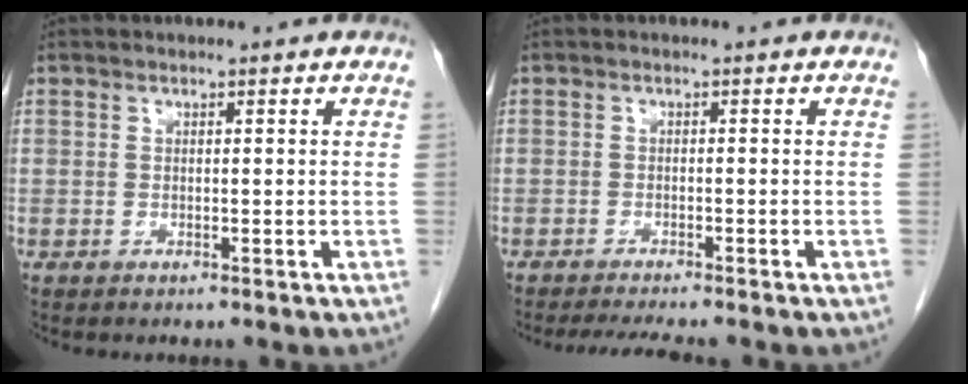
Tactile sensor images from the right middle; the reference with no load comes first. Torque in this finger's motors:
{"motor_torque": [0.18, 0.02, 0.00, 0.01]}